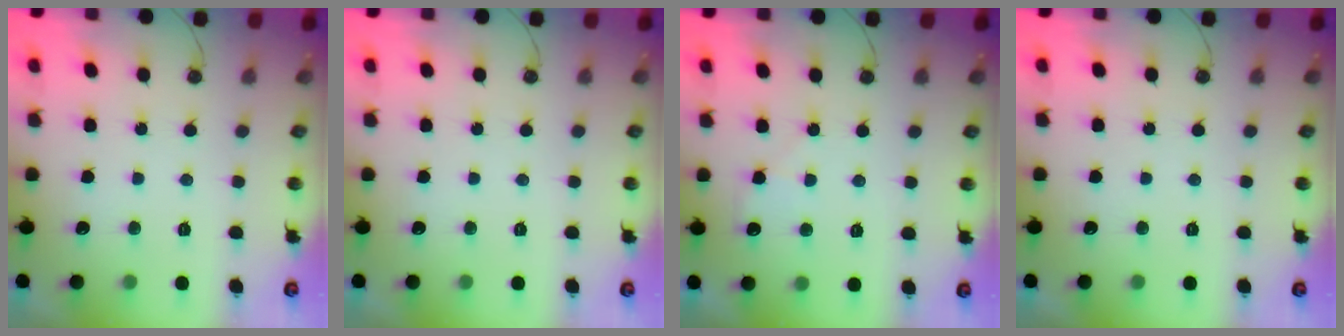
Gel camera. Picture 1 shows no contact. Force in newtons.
{"total": 0.0}
{"total": 4.6, "press": 4.5, "slide": 0.8}
{"total": 0.0}